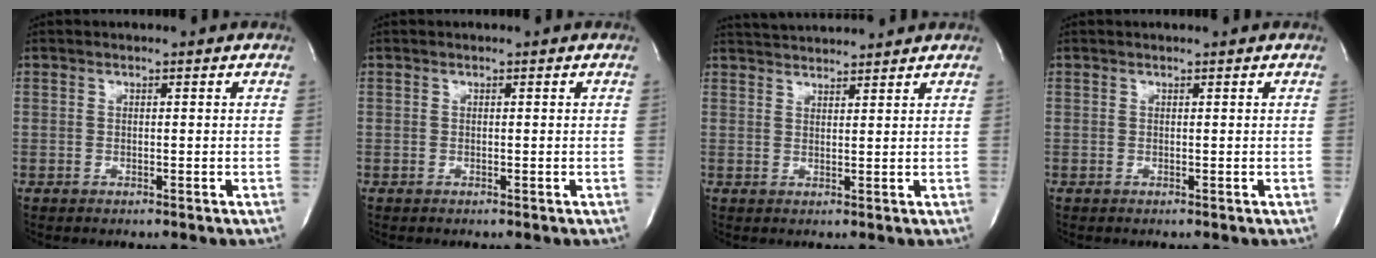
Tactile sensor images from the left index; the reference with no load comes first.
{"total": 0.0}
{"total": 6.4, "force": [6.2, 0.1, 1.4], "torque": [-0.032, 0.021, 0.096]}
{"total": 0.6, "force": [0.6, 0.0, 0.2], "torque": [-0.002, 0.004, 0.006]}